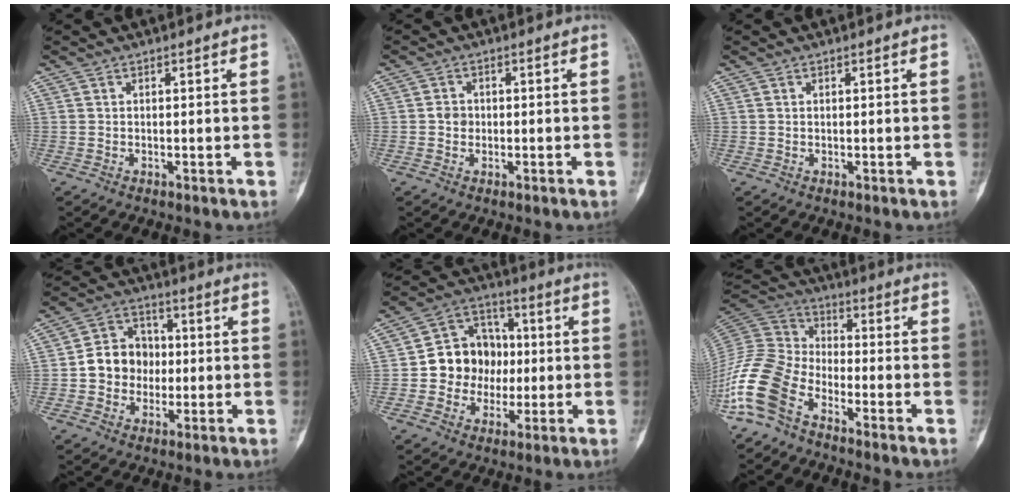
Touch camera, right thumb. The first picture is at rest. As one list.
[{"total": 2.0, "force": [-0.2, 1.8, 0.9], "torque": [-0.006, 0.007, -0.008]}, {"total": 0.0}, {"total": 9.7, "force": [-0.6, 8.5, 4.6], "torque": [-0.039, 0.027, -0.020]}, {"total": 12.5, "force": [-0.4, 11.0, 6.0], "torque": [-0.042, 0.028, -0.009]}, {"total": 14.0, "force": [-8.3, 8.0, 7.8], "torque": [-0.164, 0.055, -0.177]}]